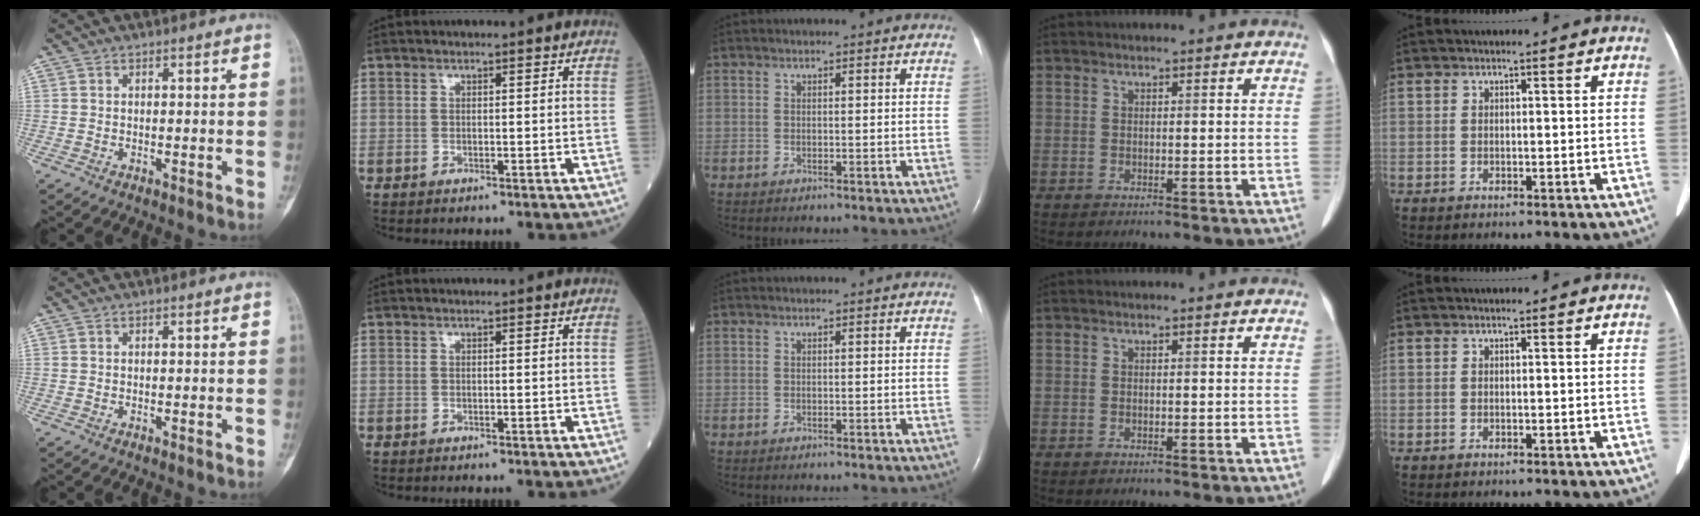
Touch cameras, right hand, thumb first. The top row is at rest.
{}